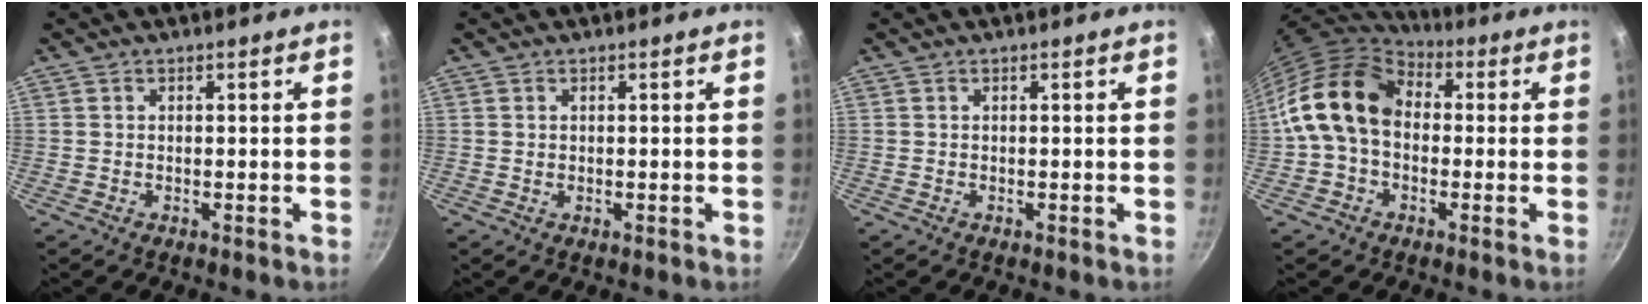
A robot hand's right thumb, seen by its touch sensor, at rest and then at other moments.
{"total": 0.0}
{"total": 0.0}
{"total": 14.9, "force": [0.4, 10.9, 10.2], "torque": [-0.160, 0.035, -0.011]}